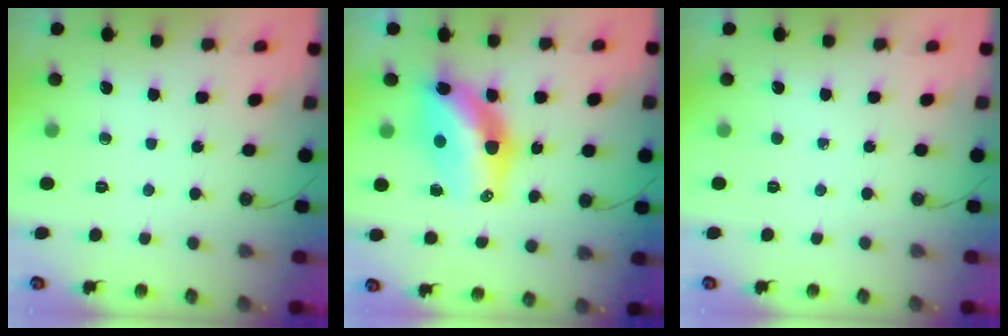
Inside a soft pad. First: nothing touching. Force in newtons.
{"total": 15.0, "press": 14.2, "slide": 4.6}
{"total": 0.0}